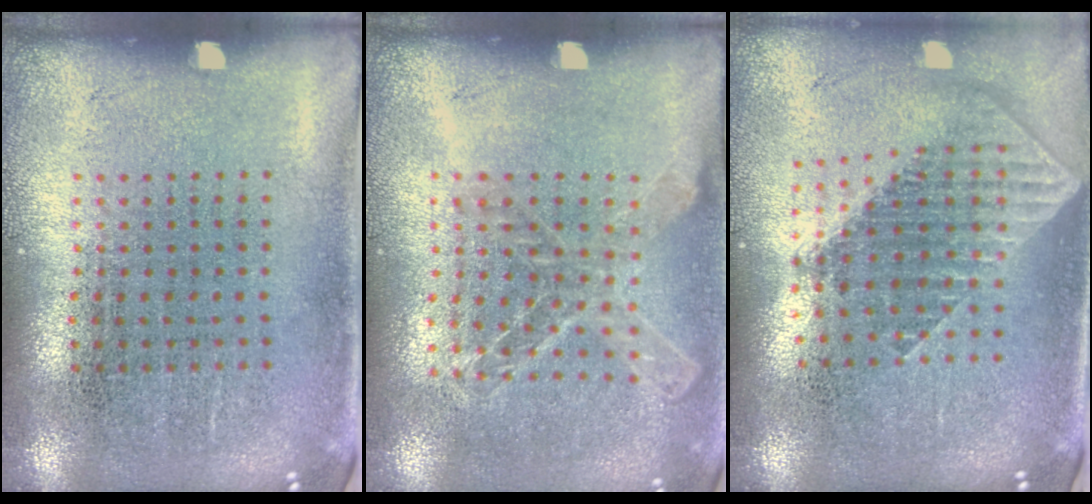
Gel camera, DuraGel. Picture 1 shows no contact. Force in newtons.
{"total": 1.1, "press": 1.1, "slide": 0.0}
{"total": 1.9, "press": 1.5, "slide": 1.2}